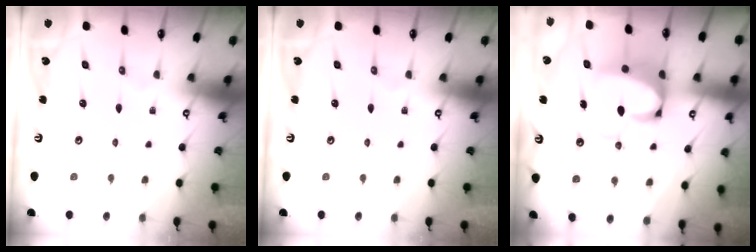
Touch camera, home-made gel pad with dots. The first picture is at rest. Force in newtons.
{"total": 0.0}
{"total": 7.6, "press": 7.5, "slide": 1.3}